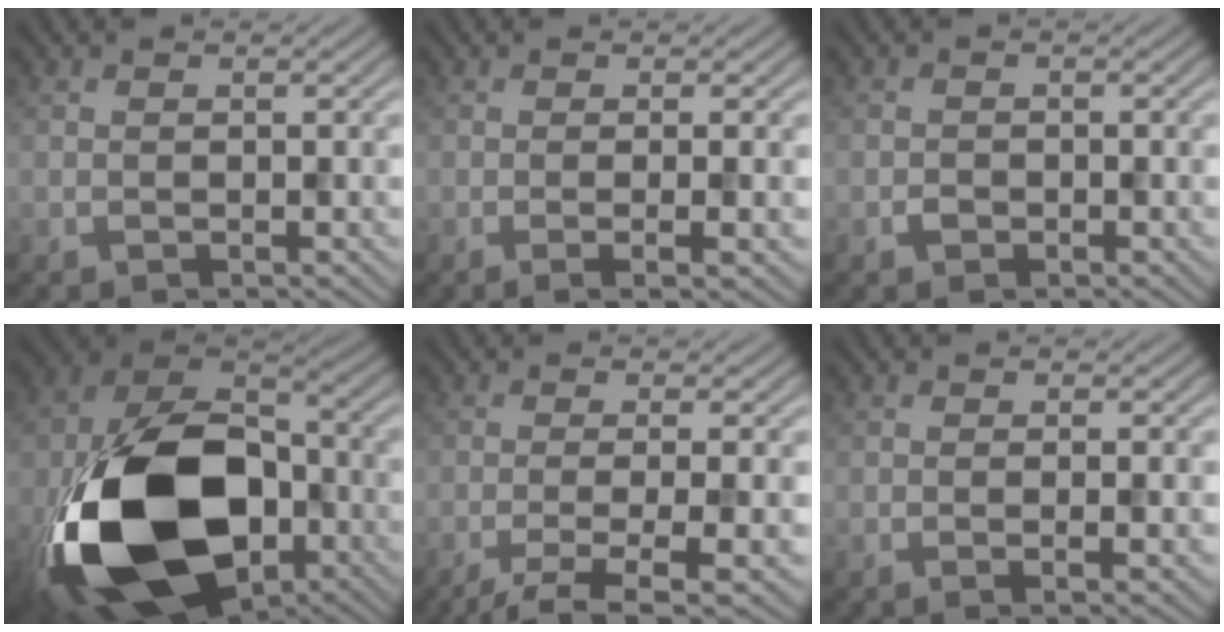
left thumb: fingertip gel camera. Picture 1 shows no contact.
{"total": 2.7, "force": [-0.3, 0.5, 2.7], "torque": [-0.039, 0.003, -0.014]}
{"total": 0.9, "force": [-0.5, 0.7, 0.1], "torque": [-0.003, -0.002, -0.011]}
{"total": 21.7, "force": [-7.1, 13.9, 15.1], "torque": [-0.347, -0.052, -0.109]}
{"total": 5.6, "force": [-2.2, 1.0, 5.0], "torque": [-0.077, 0.000, -0.045]}
{"total": 1.4, "force": [0.1, 0.2, 1.4], "torque": [-0.026, 0.001, -0.005]}